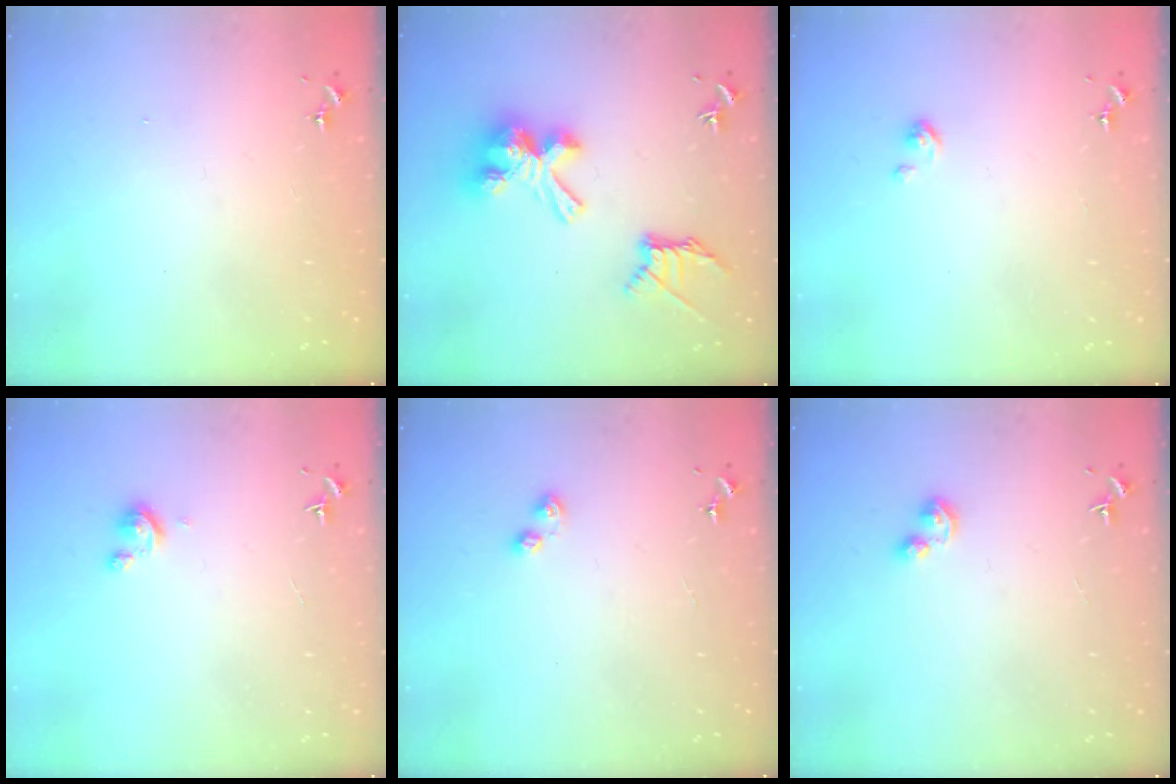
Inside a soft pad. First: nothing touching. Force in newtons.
{"total": 18.2, "press": 18.2, "slide": 1.1}
{"total": 3.0, "press": 3.0, "slide": 0.3}
{"total": 2.9, "press": 2.9, "slide": 0.3}
{"total": 4.3, "press": 4.3, "slide": 0.4}
{"total": 4.0, "press": 3.9, "slide": 0.8}